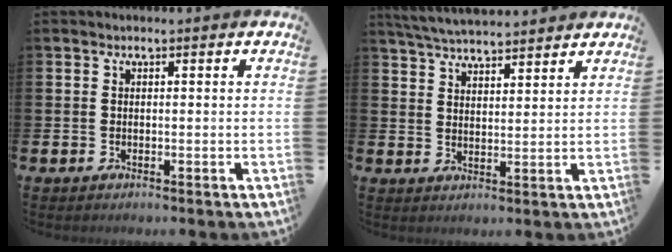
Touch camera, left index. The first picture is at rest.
{"total": 4.9, "force": [4.9, 0.3, 0.7], "torque": [-0.030, -0.023, 0.089]}